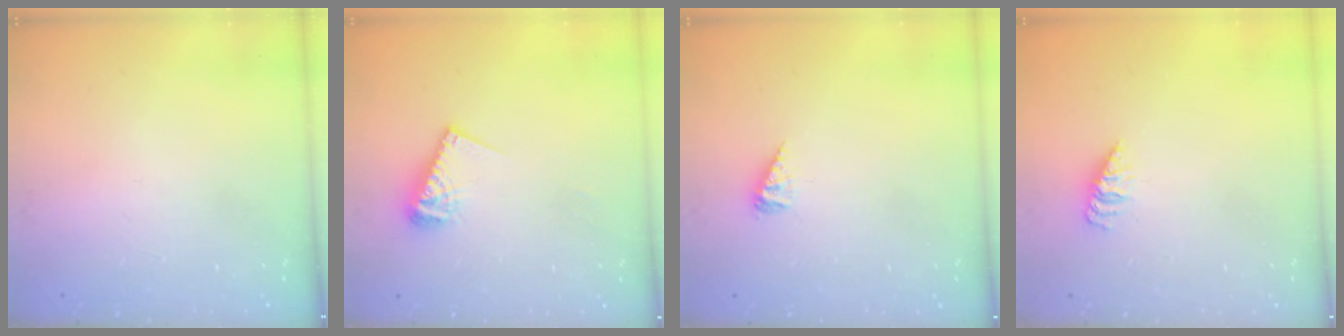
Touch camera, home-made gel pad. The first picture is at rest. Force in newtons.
{"total": 9.1, "press": 9.1, "slide": 0.9}
{"total": 2.5, "press": 2.5, "slide": 0.3}
{"total": 2.0, "press": 2.0, "slide": 0.3}